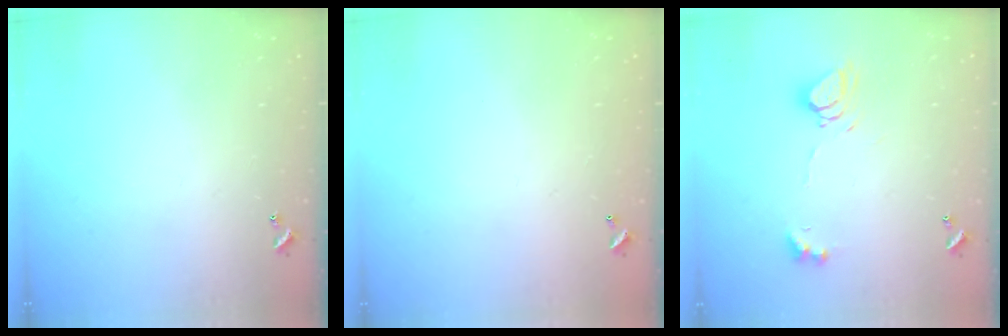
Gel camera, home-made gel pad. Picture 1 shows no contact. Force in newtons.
{"total": 2.8, "press": 2.8, "slide": 0.1}
{"total": 7.6, "press": 7.5, "slide": 0.9}